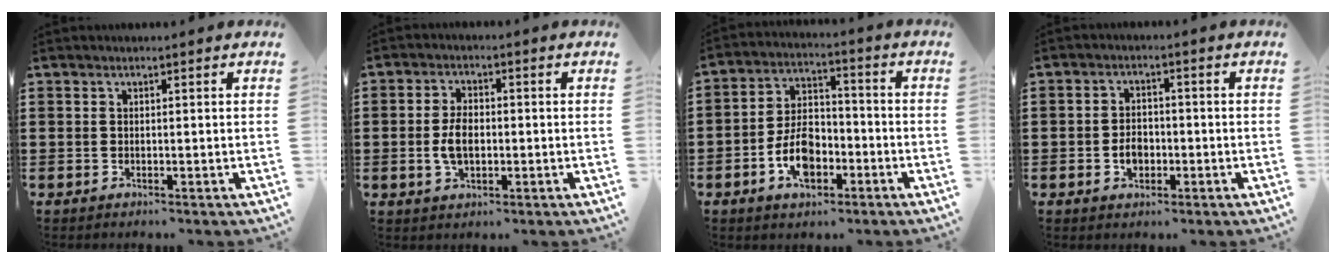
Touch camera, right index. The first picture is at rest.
{"total": 4.5, "force": [-0.6, 2.7, 3.6], "torque": [-0.082, 0.001, -0.013]}
{"total": 7.8, "force": [-3.0, 4.6, 5.5], "torque": [-0.105, 0.008, -0.057]}
{"total": 3.3, "force": [-0.9, 2.4, 2.1], "torque": [-0.035, 0.000, -0.020]}